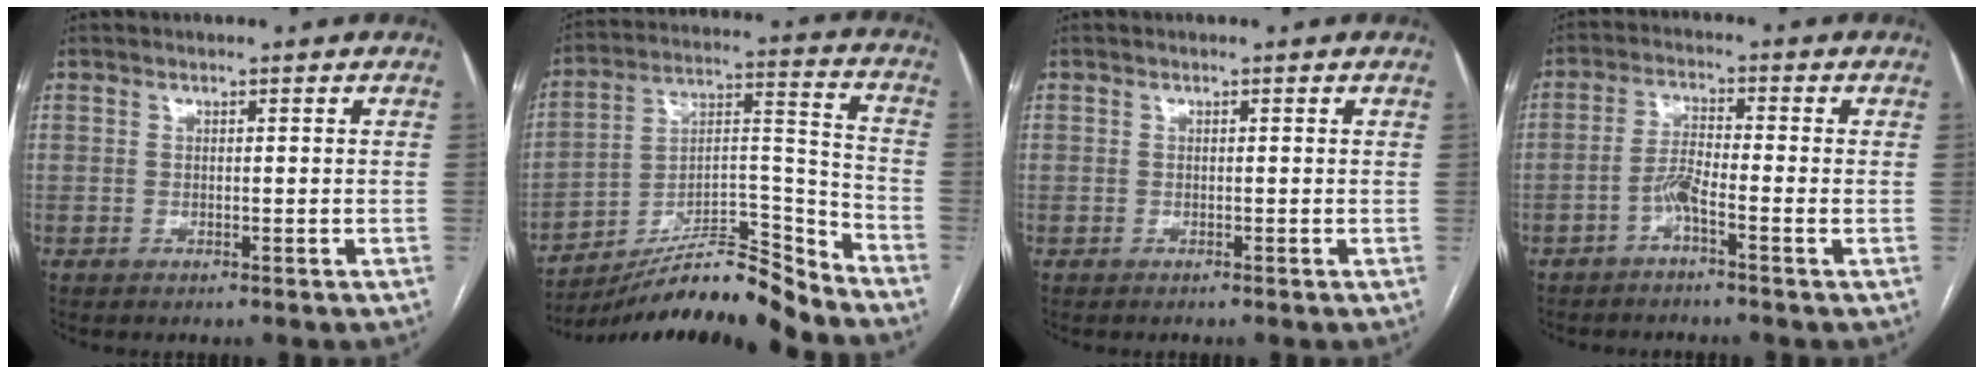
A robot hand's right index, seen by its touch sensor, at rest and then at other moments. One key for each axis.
{"total": 14.8, "fx": -14.1, "fy": 0.2, "fz": 4.6, "tx": -0.068, "ty": 0.057, "tz": -0.246}
{"total": 0.0}
{"total": 3.6, "fx": -2.0, "fy": 0.0, "fz": 3.0, "tx": -0.062, "ty": 0.007, "tz": -0.042}